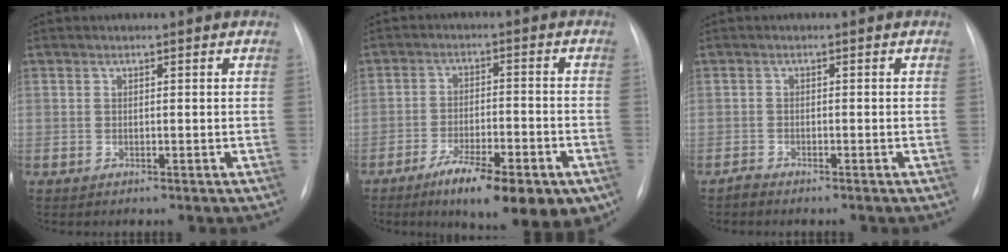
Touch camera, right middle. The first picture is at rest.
{"total": 13.6, "force": [-8.1, 3.4, 10.4], "torque": [-0.130, -0.008, -0.121]}
{"total": 1.2, "force": [-1.1, -0.2, 0.2], "torque": [-0.004, -0.003, -0.022]}